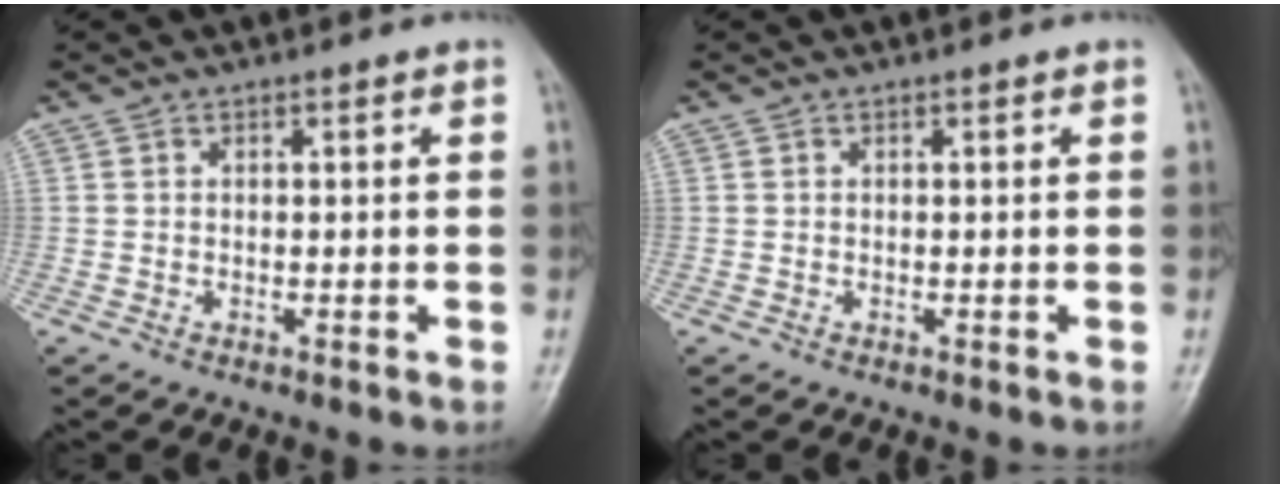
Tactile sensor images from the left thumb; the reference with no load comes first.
{"total": 0.0}